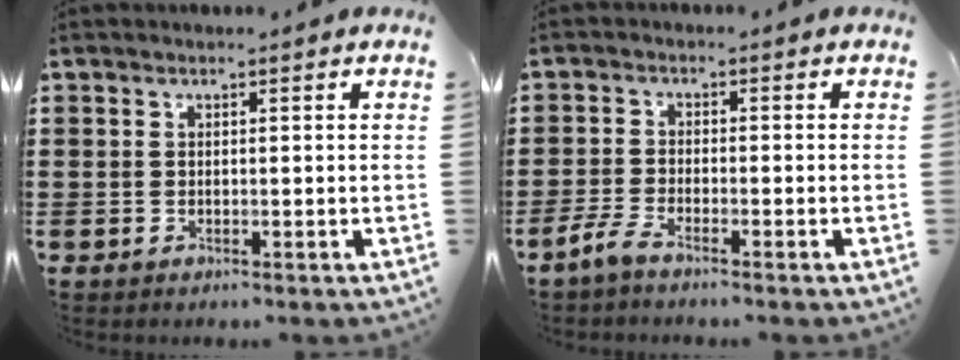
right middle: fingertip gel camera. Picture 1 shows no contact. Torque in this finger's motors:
{"motor_torque": [2.14, 0.00, 0.19, 0.07]}